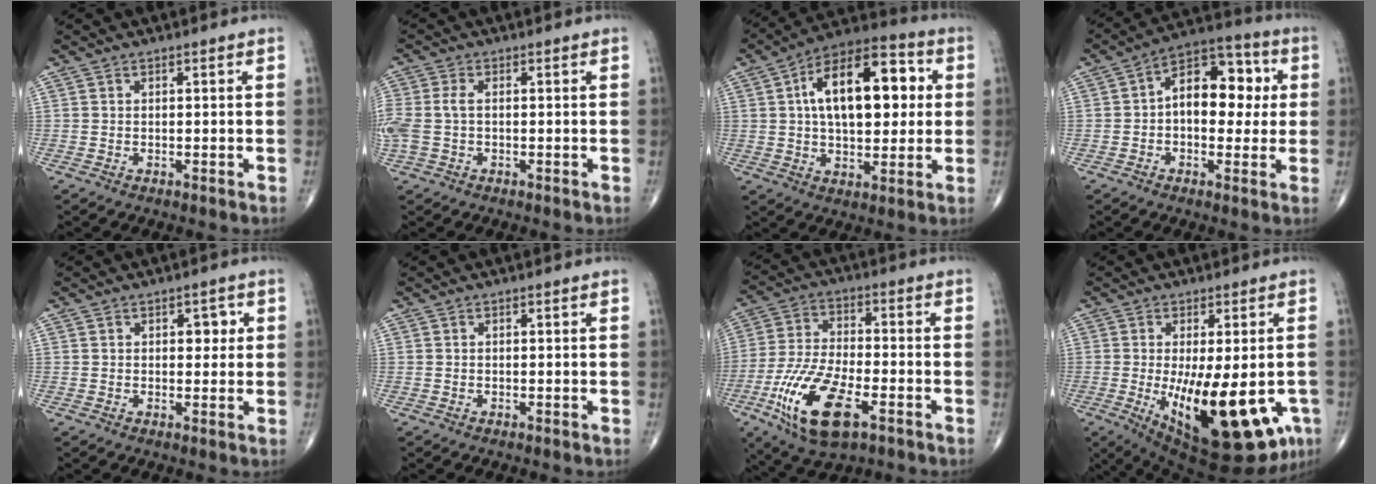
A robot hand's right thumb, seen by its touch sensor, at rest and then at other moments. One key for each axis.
{"total": 5.7, "fx": -0.3, "fy": 3.5, "fz": 4.5, "tx": -0.135, "ty": 0.012, "tz": -0.005}
{"total": 19.7, "fx": 3.6, "fy": 10.2, "fz": 16.4, "tx": -0.229, "ty": 0.022, "tz": 0.050}
{"total": 13.8, "fx": 1.2, "fy": 8.5, "fz": 10.8, "tx": -0.120, "ty": 0.030, "tz": 0.007}
{"total": 4.8, "fx": 1.1, "fy": 2.9, "fz": 3.6, "tx": -0.021, "ty": -0.001, "tz": 0.010}
{"total": 0.0}
{"total": 16.8, "fx": -7.2, "fy": 6.9, "fz": 13.5, "tx": -0.274, "ty": 0.011, "tz": -0.128}
{"total": 21.4, "fx": -5.8, "fy": 7.8, "fz": 19.1, "tx": -0.258, "ty": -0.035, "tz": -0.061}